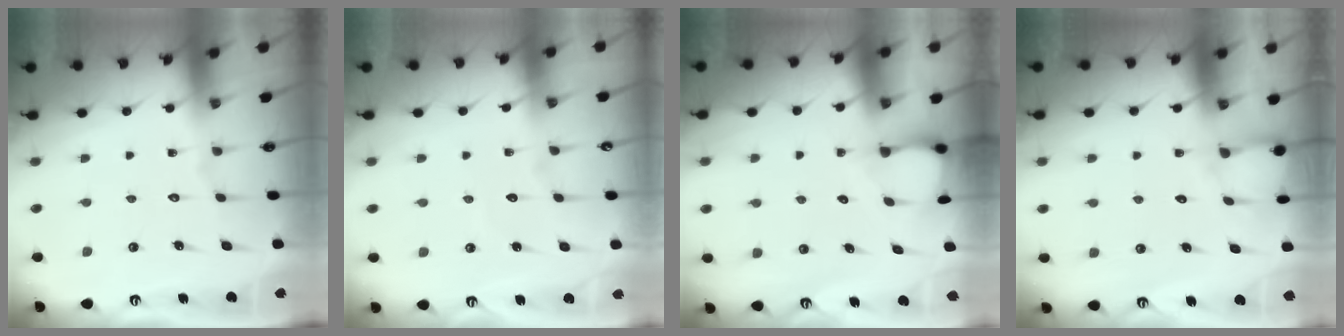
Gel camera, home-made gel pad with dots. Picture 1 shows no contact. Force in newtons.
{"total": 2.9, "press": 2.9, "slide": 0.2}
{"total": 3.2, "press": 3.2, "slide": 0.3}
{"total": 6.2, "press": 6.2, "slide": 0.4}